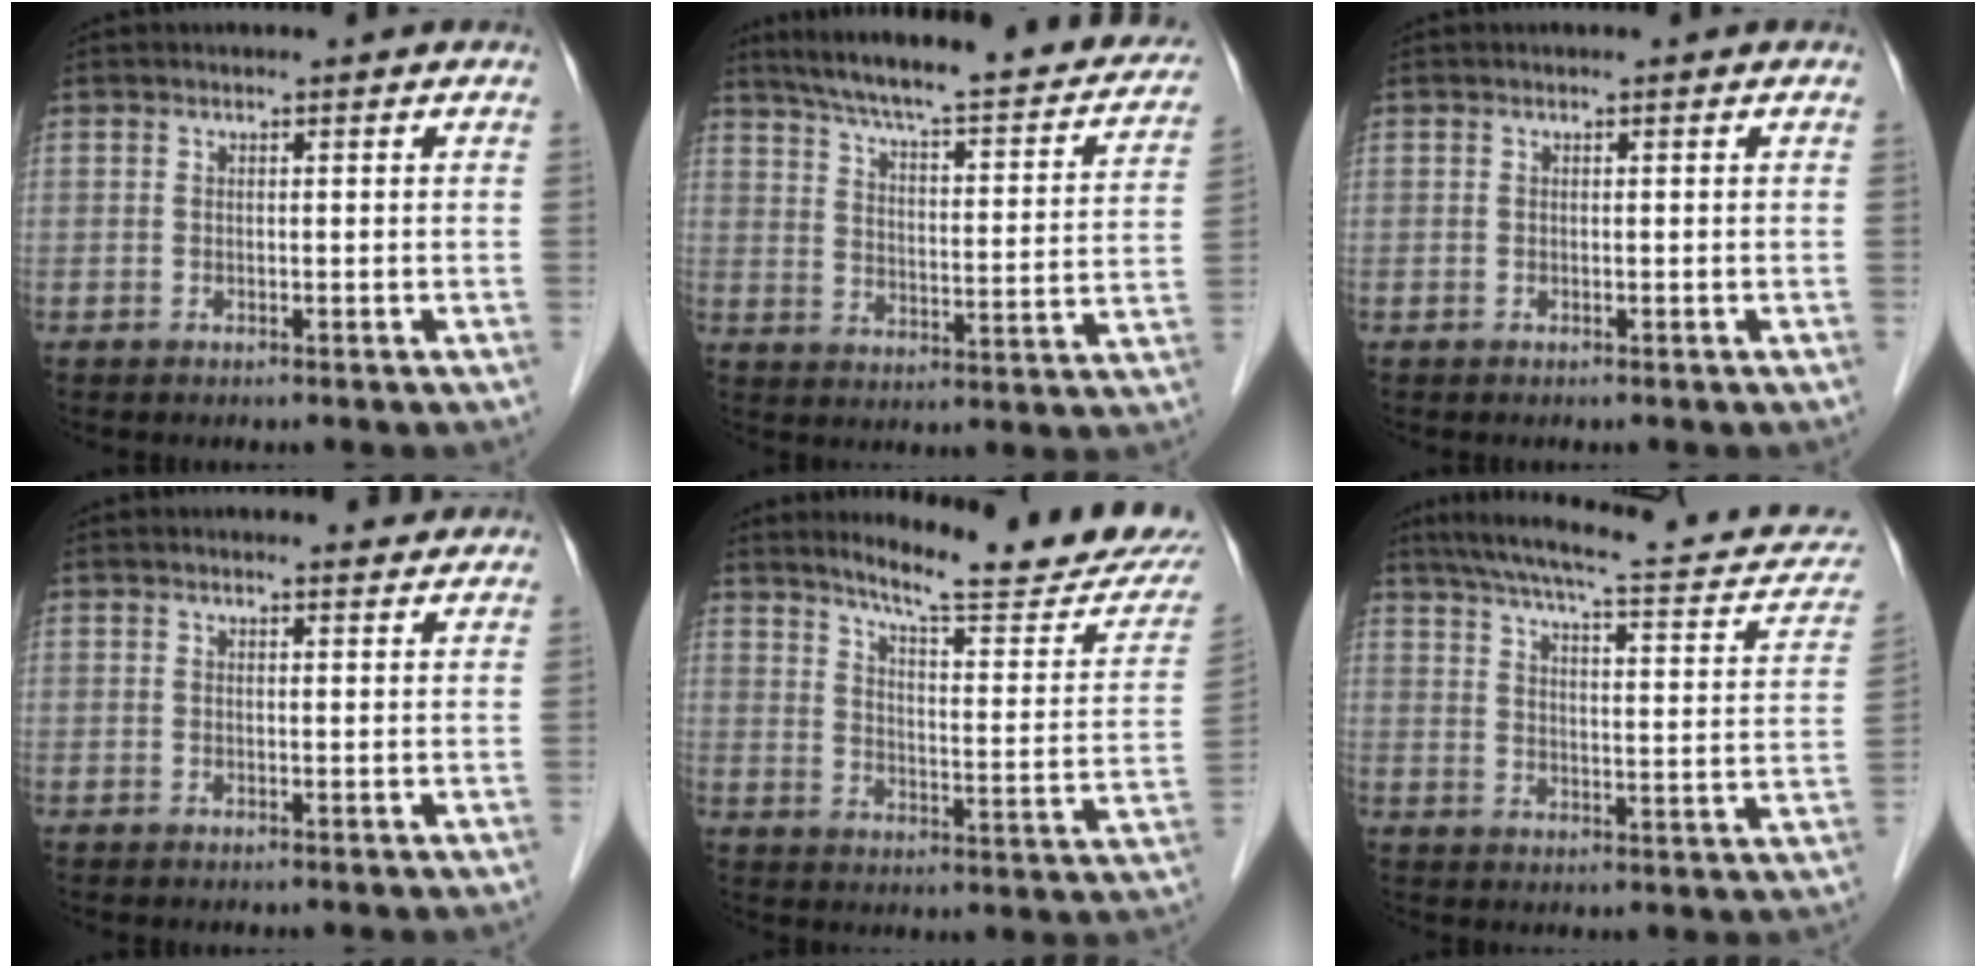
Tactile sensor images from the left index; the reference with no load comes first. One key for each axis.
{"total": 26.9, "fx": 22.6, "fy": 4.4, "fz": 13.9, "tx": -0.207, "ty": -0.016, "tz": 0.288}
{"total": 0.0}
{"total": 2.1, "fx": 2.1, "fy": 0.4, "fz": 0.3, "tx": -0.012, "ty": 0.001, "tz": 0.024}
{"total": 19.1, "fx": 17.1, "fy": 0.8, "fz": 8.4, "tx": -0.116, "ty": -0.069, "tz": 0.219}
{"total": 22.4, "fx": 19.1, "fy": 3.8, "fz": 11.0, "tx": -0.158, "ty": 0.005, "tz": 0.243}